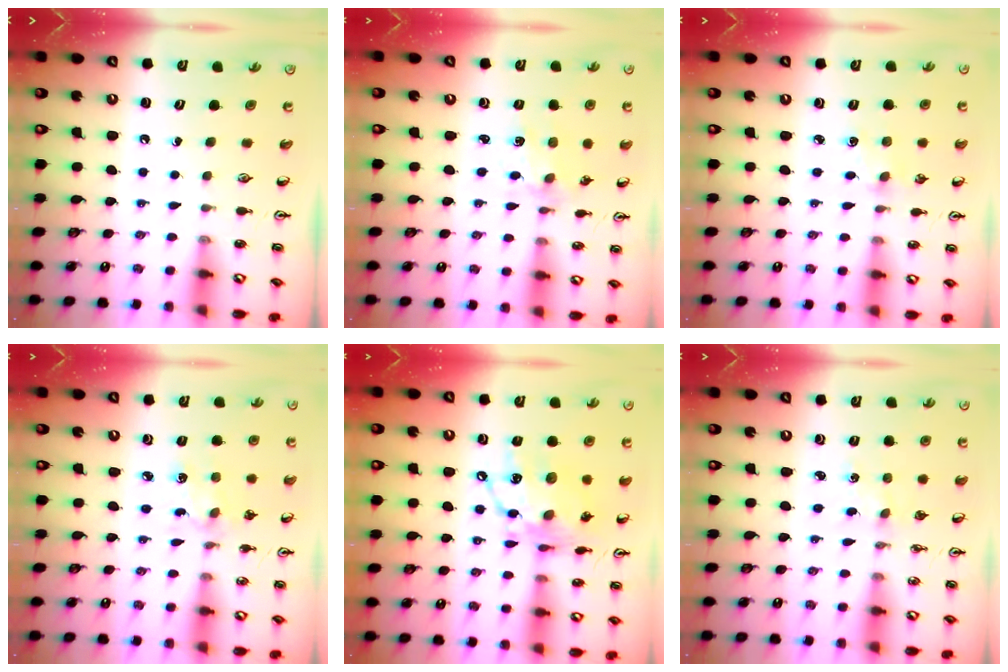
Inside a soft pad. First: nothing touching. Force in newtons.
{"total": 2.4, "press": 2.4, "slide": 0.4}
{"total": 2.3, "press": 2.3, "slide": 0.4}
{"total": 2.5, "press": 2.4, "slide": 0.6}
{"total": 14.7, "press": 14.6, "slide": 1.3}
{"total": 0.0}